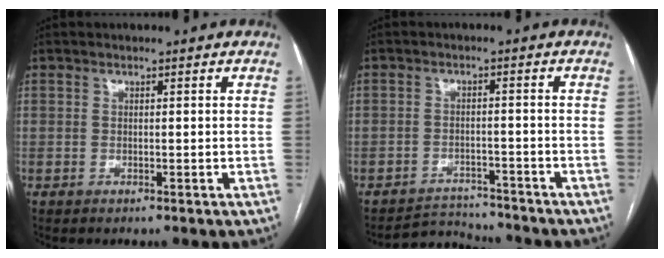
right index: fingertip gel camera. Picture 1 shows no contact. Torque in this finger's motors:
{"motor_torque": [-0.17, -0.20, -0.24, -0.14]}